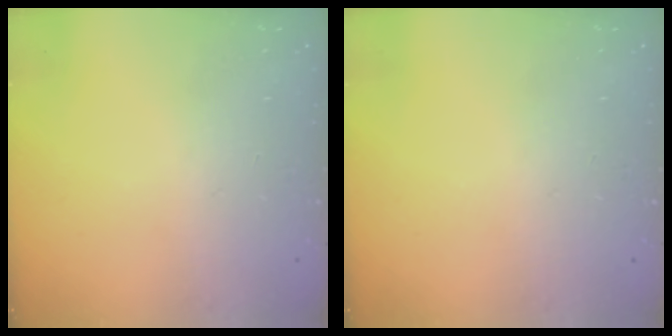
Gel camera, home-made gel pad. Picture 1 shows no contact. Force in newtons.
{"total": 0.0}